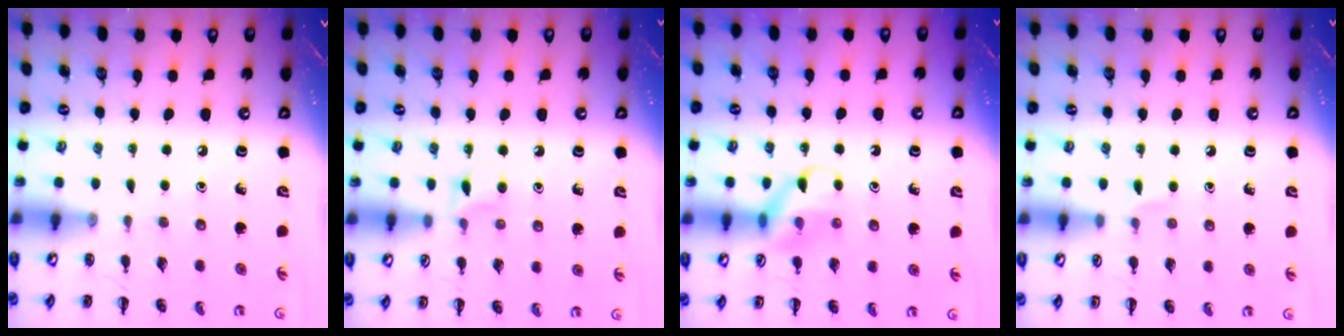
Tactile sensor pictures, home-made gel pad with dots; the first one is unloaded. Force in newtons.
{"total": 3.9, "press": 3.6, "slide": 1.4}
{"total": 10.2, "press": 10.2, "slide": 0.9}
{"total": 4.2, "press": 3.9, "slide": 1.5}